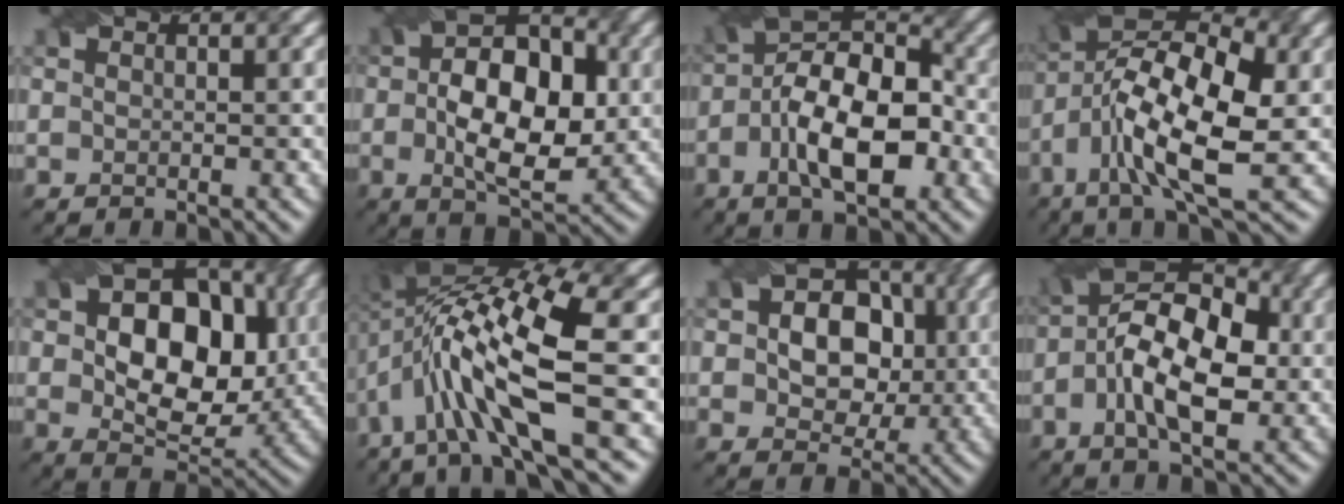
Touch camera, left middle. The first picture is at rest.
{"total": 10.1, "force": [0.2, 5.7, 8.4], "torque": [-0.137, 0.005, -0.002]}
{"total": 10.0, "force": [-2.1, 4.8, 8.5], "torque": [-0.145, 0.013, -0.040]}
{"total": 12.0, "force": [-1.9, 4.6, 10.9], "torque": [-0.205, 0.016, -0.039]}
{"total": 12.0, "force": [1.2, 8.0, 8.8], "torque": [-0.129, 0.002, 0.017]}
{"total": 12.8, "force": [-1.2, 3.8, 12.2], "torque": [-0.237, 0.011, -0.024]}
{"total": 8.0, "force": [0.7, 6.0, 5.3], "torque": [-0.070, 0.008, 0.005]}
{"total": 9.6, "force": [-0.9, 4.8, 8.3], "torque": [-0.140, 0.022, -0.022]}